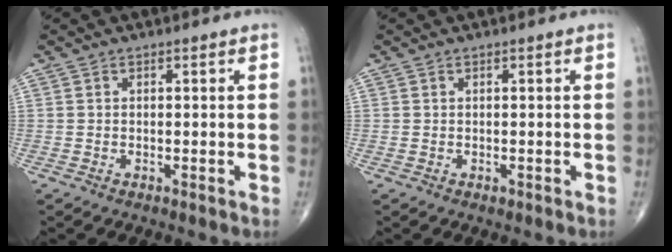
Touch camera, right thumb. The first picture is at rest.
{"total": 0.5, "force": [-0.3, 0.3, 0.3], "torque": [-0.009, 0.001, -0.003]}